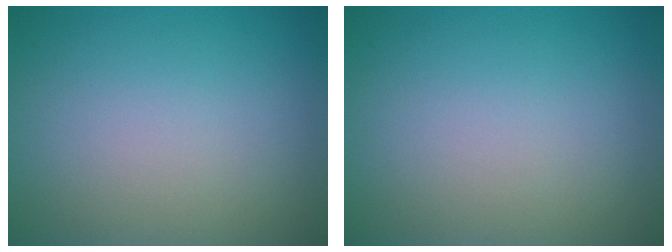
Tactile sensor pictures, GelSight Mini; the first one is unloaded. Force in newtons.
{"total": 0.0}